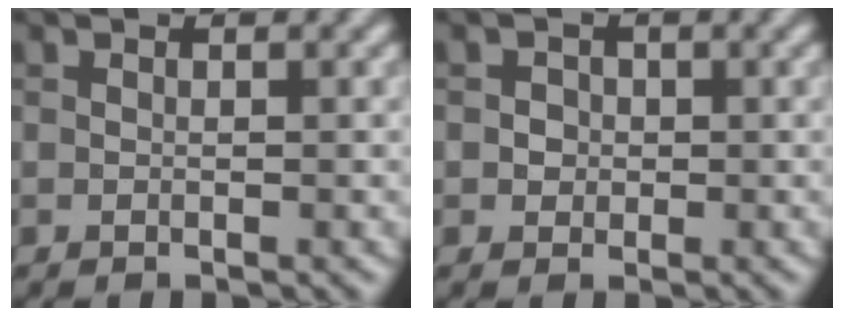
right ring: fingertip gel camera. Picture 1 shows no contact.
{"total": 1.3, "force": [0.1, 1.2, 0.4], "torque": [0.006, 0.002, -0.003]}